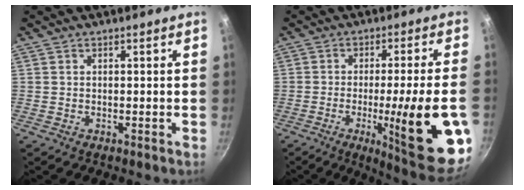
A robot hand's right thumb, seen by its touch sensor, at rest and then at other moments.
{"total": 20.9, "force": [-5.6, 3.1, 19.9], "torque": [-0.258, 0.003, -0.070]}